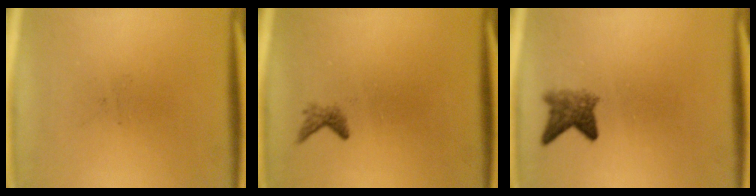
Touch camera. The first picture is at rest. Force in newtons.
{"total": 1.1}
{"total": 3.2}